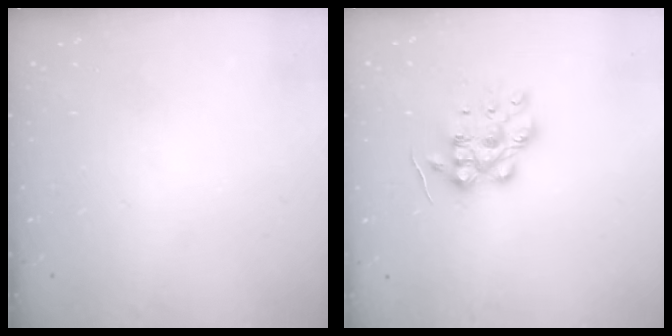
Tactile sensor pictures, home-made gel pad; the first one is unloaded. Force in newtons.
{"total": 12.1, "press": 12.1, "slide": 0.3}